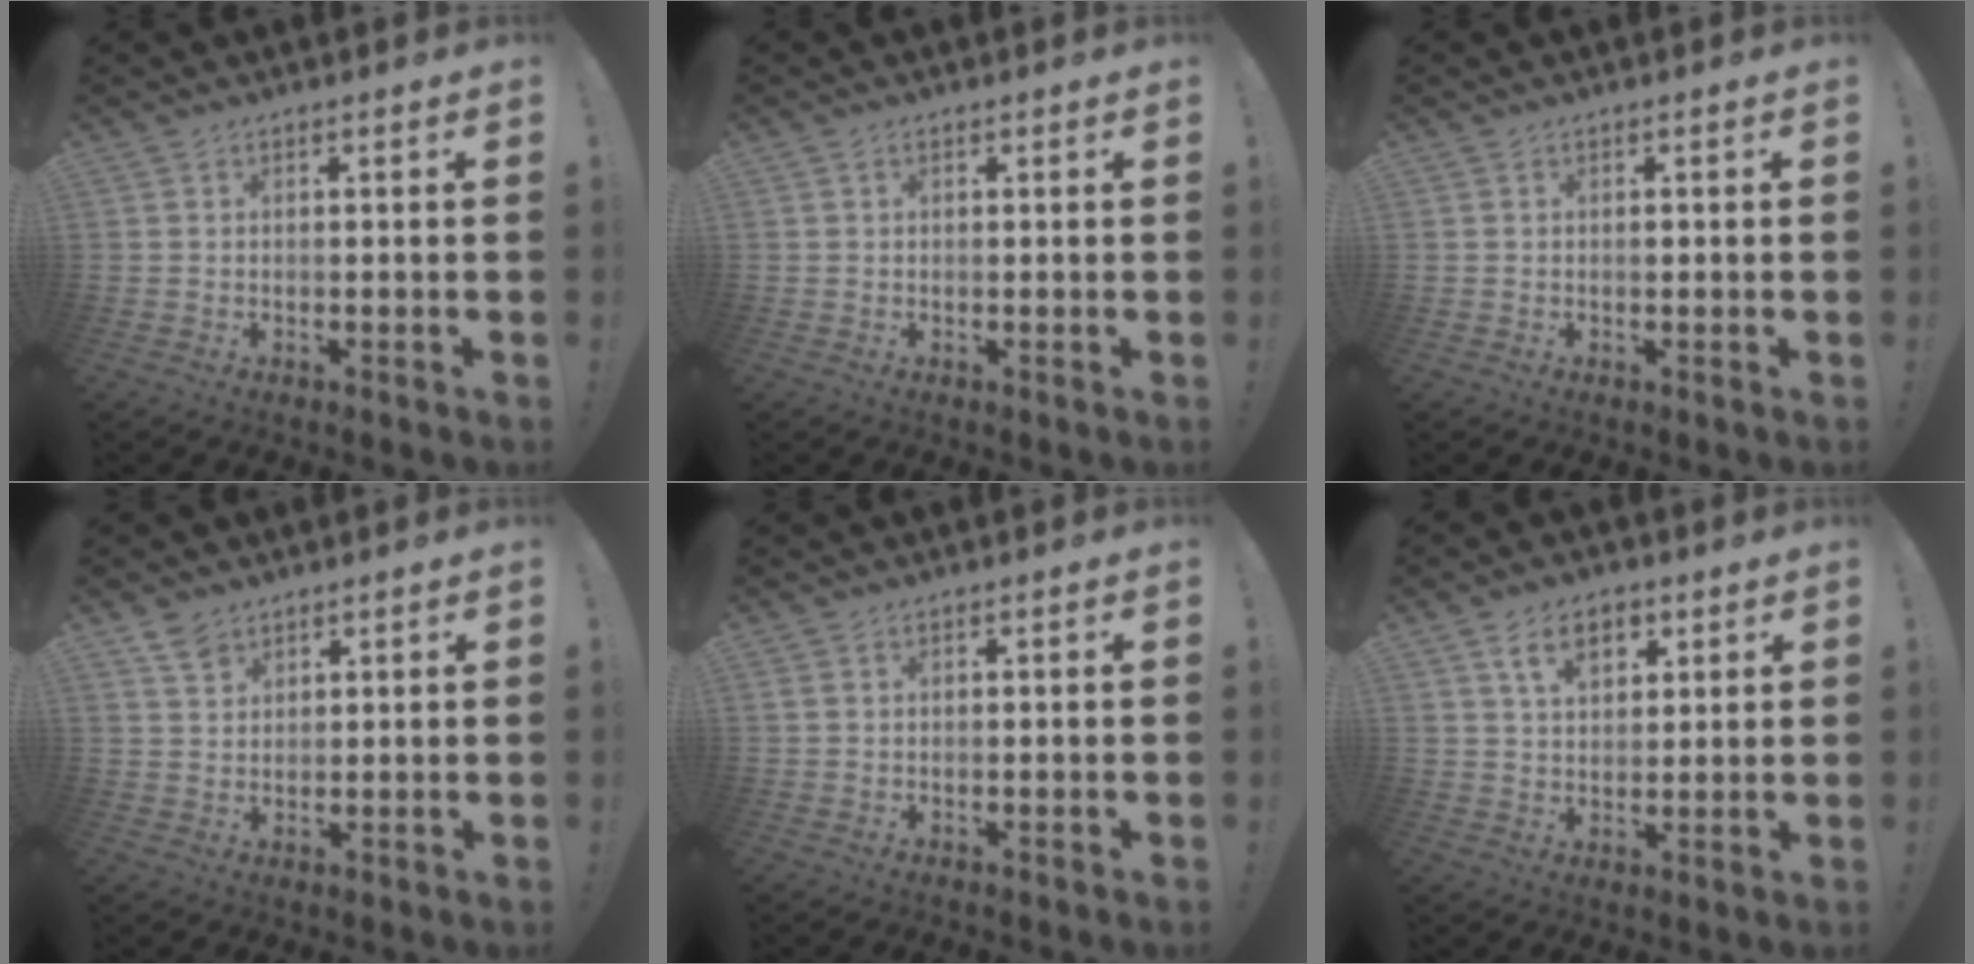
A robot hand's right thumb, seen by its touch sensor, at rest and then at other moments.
{"total": 0.6, "force": [0.2, 0.5, 0.2], "torque": [-0.010, 0.004, 0.004]}
{"total": 0.0}
{"total": 4.4, "force": [3.3, 2.6, 1.1], "torque": [-0.015, -0.017, 0.063]}
{"total": 0.8, "force": [0.3, 0.5, 0.4], "torque": [-0.011, 0.004, 0.007]}
{"total": 9.1, "force": [4.5, 5.8, 5.5], "torque": [-0.086, -0.001, 0.084]}